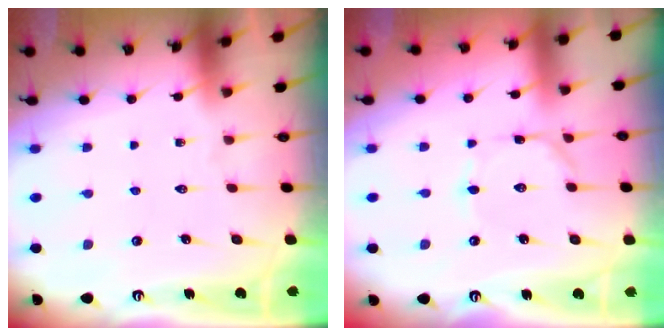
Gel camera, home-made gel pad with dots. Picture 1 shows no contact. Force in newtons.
{"total": 0.9, "press": 0.9, "slide": 0.0}